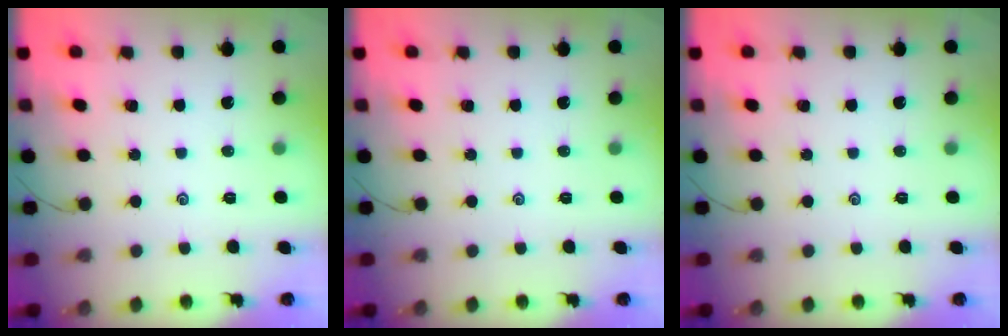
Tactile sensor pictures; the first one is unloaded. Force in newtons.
{"total": 0.0}
{"total": 0.0}